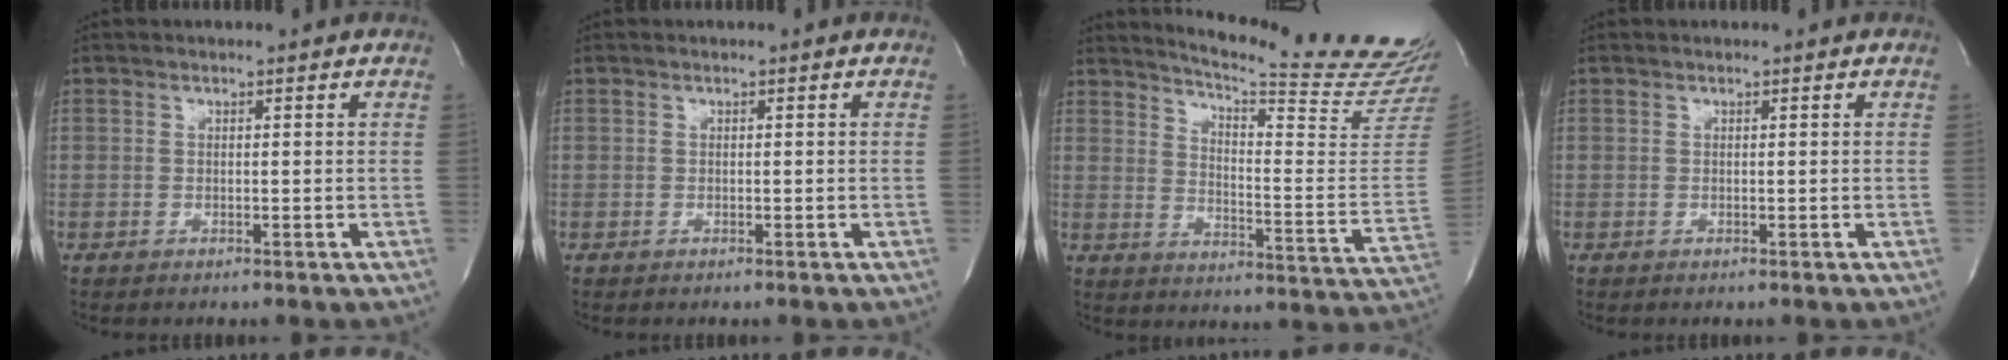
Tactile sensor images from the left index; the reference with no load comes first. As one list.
[{"total": 0.0}, {"total": 21.4, "force": [20.0, -1.1, 7.4], "torque": [-0.121, -0.133, 0.247]}, {"total": 0.0}]